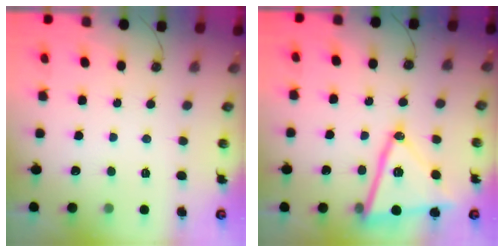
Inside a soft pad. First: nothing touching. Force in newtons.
{"total": 17.7, "press": 17.6, "slide": 2.0}